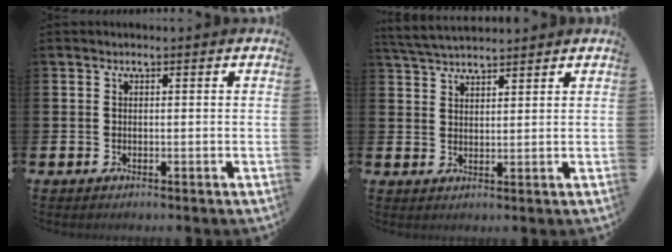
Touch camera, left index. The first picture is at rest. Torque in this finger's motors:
{"motor_torque": [0.84, -0.71, 0.11, 0.03]}